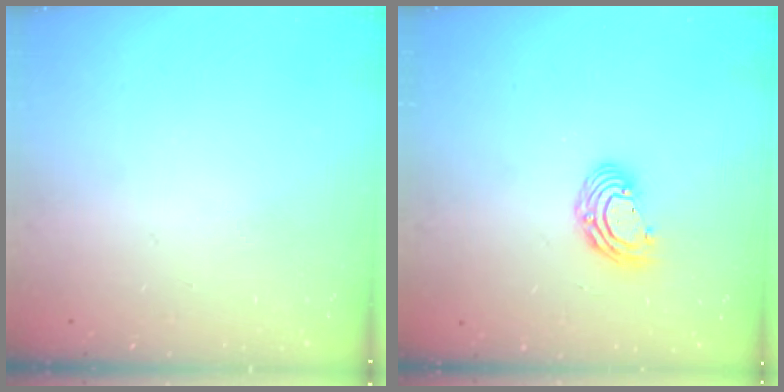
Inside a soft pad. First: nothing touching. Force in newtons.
{"total": 8.7, "press": 8.6, "slide": 1.2}